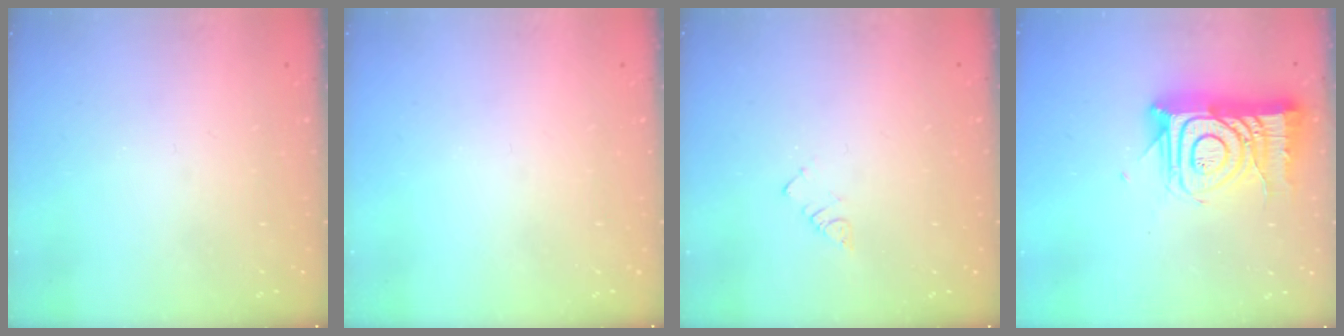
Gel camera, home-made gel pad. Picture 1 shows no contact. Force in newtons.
{"total": 0.0}
{"total": 2.3, "press": 2.3, "slide": 0.4}
{"total": 16.7, "press": 16.6, "slide": 1.4}